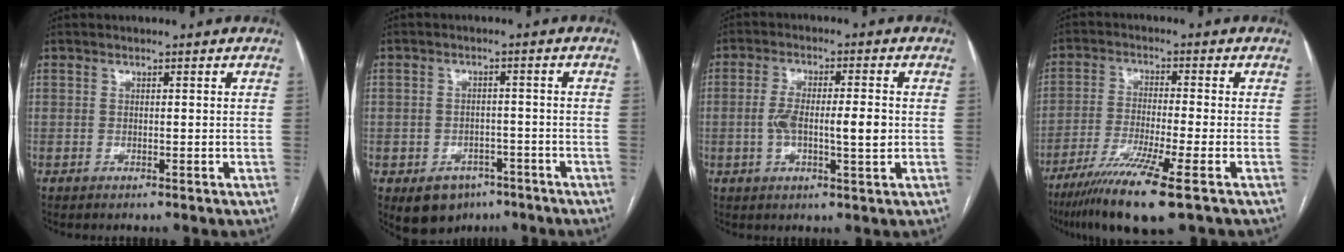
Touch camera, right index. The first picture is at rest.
{"total": 6.9, "force": [-3.9, 5.2, 2.1], "torque": [-0.028, 0.010, -0.047]}
{"total": 8.0, "force": [-0.6, 1.8, 7.7], "torque": [-0.141, 0.008, -0.008]}
{"total": 11.5, "force": [-7.1, -0.5, 9.0], "torque": [-0.173, -0.031, -0.124]}